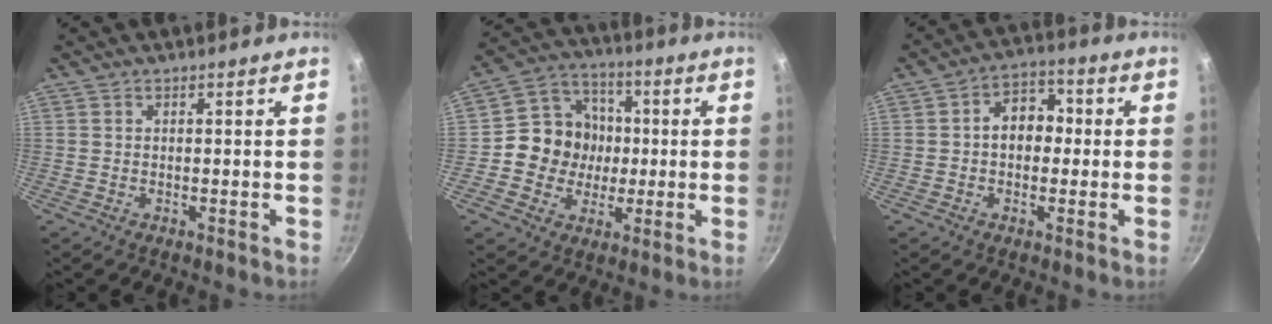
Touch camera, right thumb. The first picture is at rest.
{"total": 12.2, "force": [-0.5, 11.2, 4.8], "torque": [-0.045, 0.025, -0.023]}
{"total": 8.0, "force": [0.3, 5.9, 5.4], "torque": [-0.037, 0.022, -0.006]}